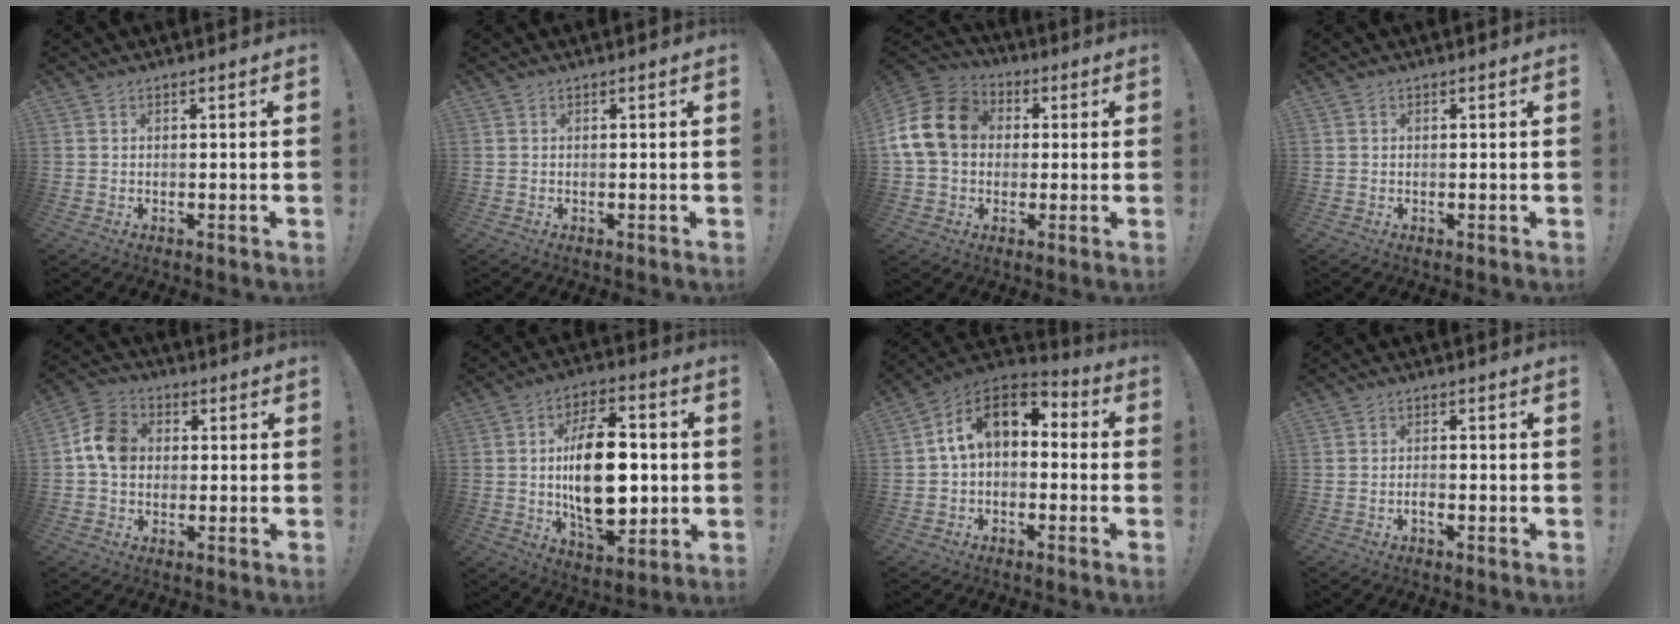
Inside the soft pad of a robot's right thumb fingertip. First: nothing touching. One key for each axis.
{"total": 0.0}
{"total": 17.4, "fx": 2.8, "fy": 13.7, "fz": 10.5, "tx": -0.184, "ty": 0.012, "tz": 0.056}
{"total": 0.0}
{"total": 10.4, "fx": 0.6, "fy": 8.2, "fz": 6.3, "tx": -0.090, "ty": 0.019, "tz": 0.016}
{"total": 21.8, "fx": -0.3, "fy": 12.2, "fz": 18.1, "tx": -0.300, "ty": 0.002, "tz": -0.002}
{"total": 12.6, "fx": 2.7, "fy": 7.7, "fz": 9.6, "tx": -0.151, "ty": 0.006, "tz": 0.046}
{"total": 1.9, "fx": -1.2, "fy": 0.5, "fz": 1.3, "tx": -0.022, "ty": 0.000, "tz": -0.022}